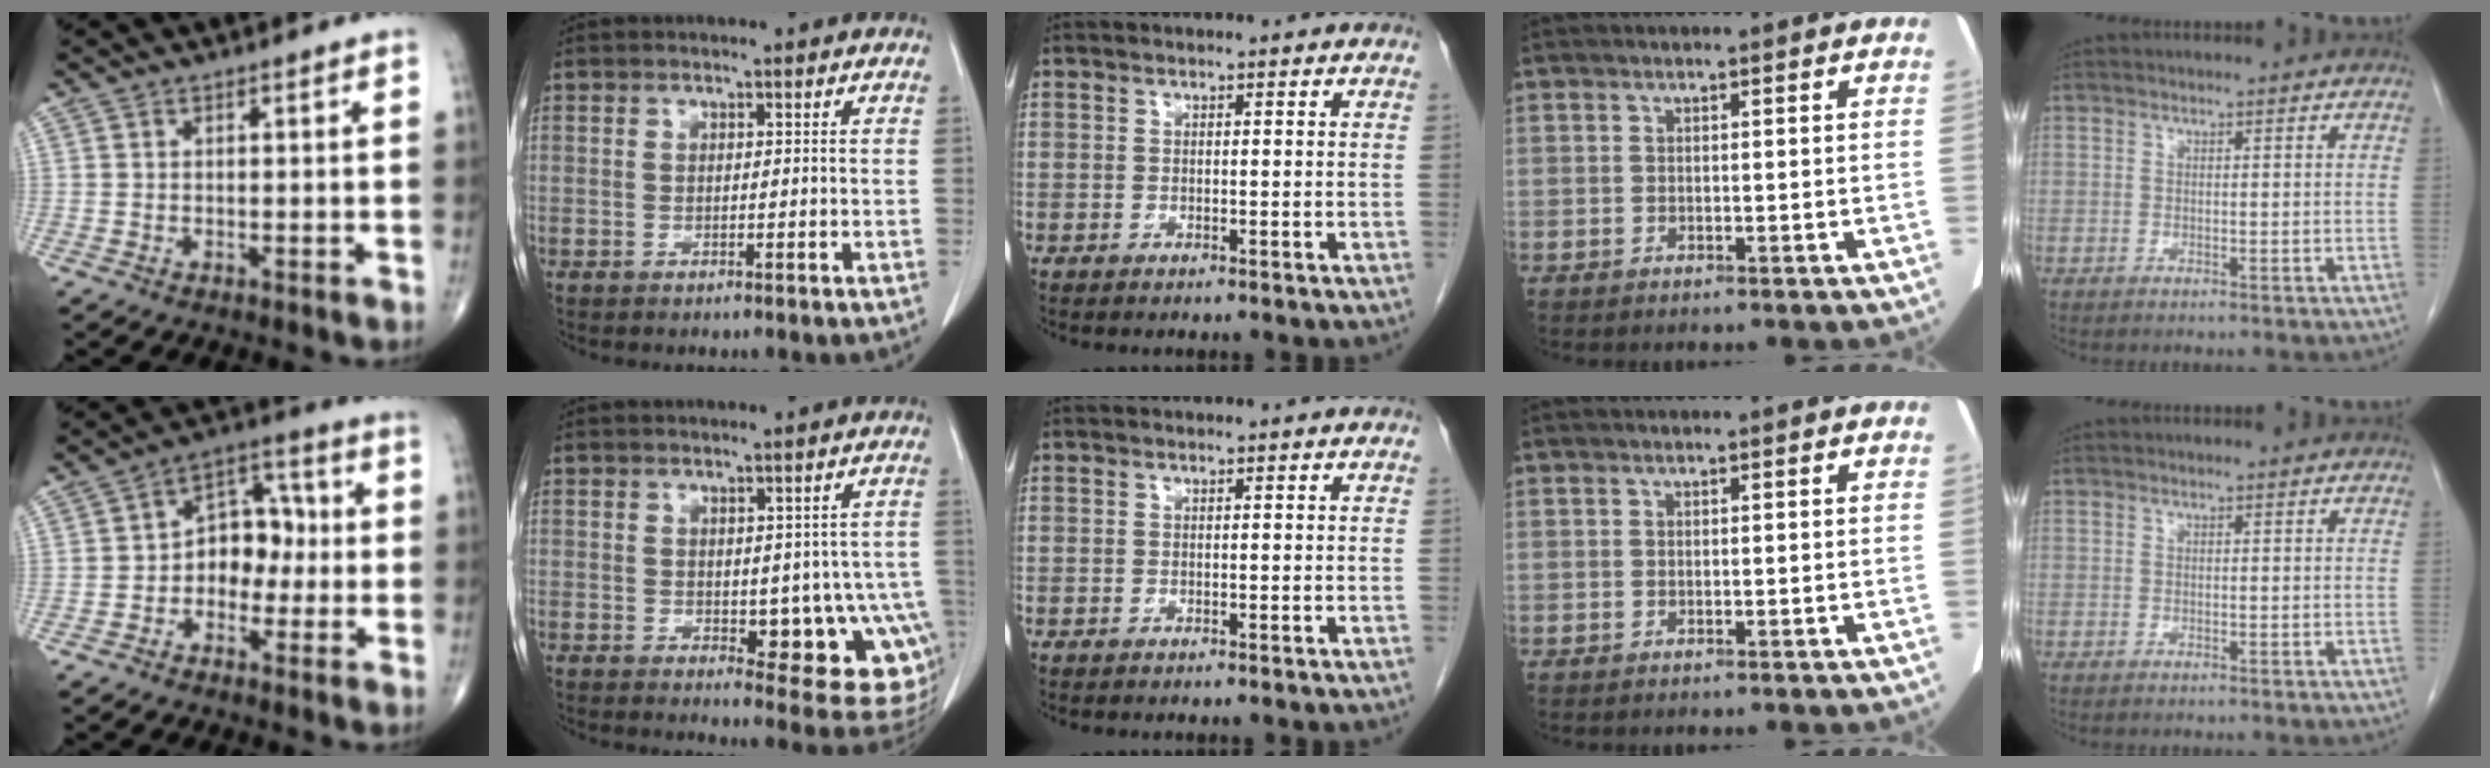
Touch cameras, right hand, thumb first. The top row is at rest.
{"thumb": {"total": 9.4, "force": [-1.1, 6.8, 6.4], "torque": [-0.058, 0.040, -0.030]}, "index": {"total": 12.1, "force": [-2.4, 4.8, 10.8], "torque": [-0.081, 0.005, -0.015]}}